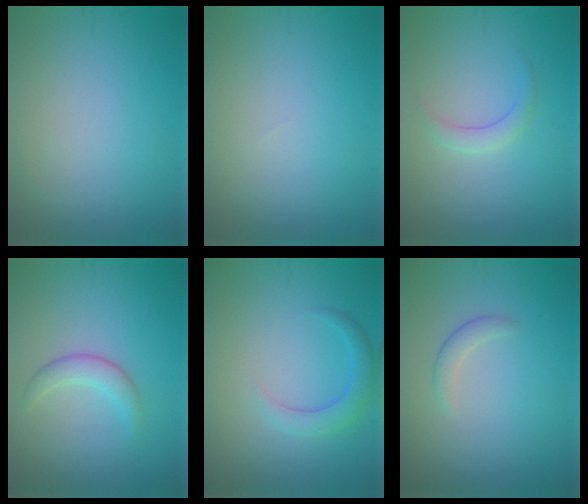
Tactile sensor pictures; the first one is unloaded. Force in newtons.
{"total": 0.0}
{"total": 1.5, "press": 1.5, "slide": 0.0}
{"total": 2.1, "press": 2.1, "slide": 0.2}
{"total": 2.4, "press": 2.4, "slide": 0.2}
{"total": 1.3, "press": 1.3, "slide": 0.0}